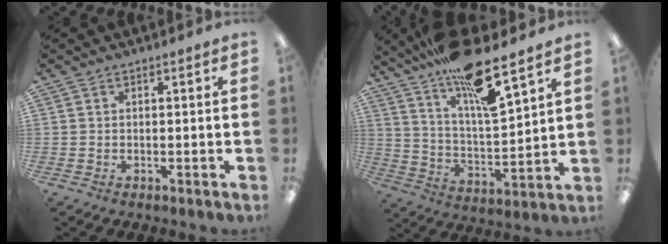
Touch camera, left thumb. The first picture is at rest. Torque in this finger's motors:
{"motor_torque": [2.18, 0.85, 1.41, -1.36, 0.22]}